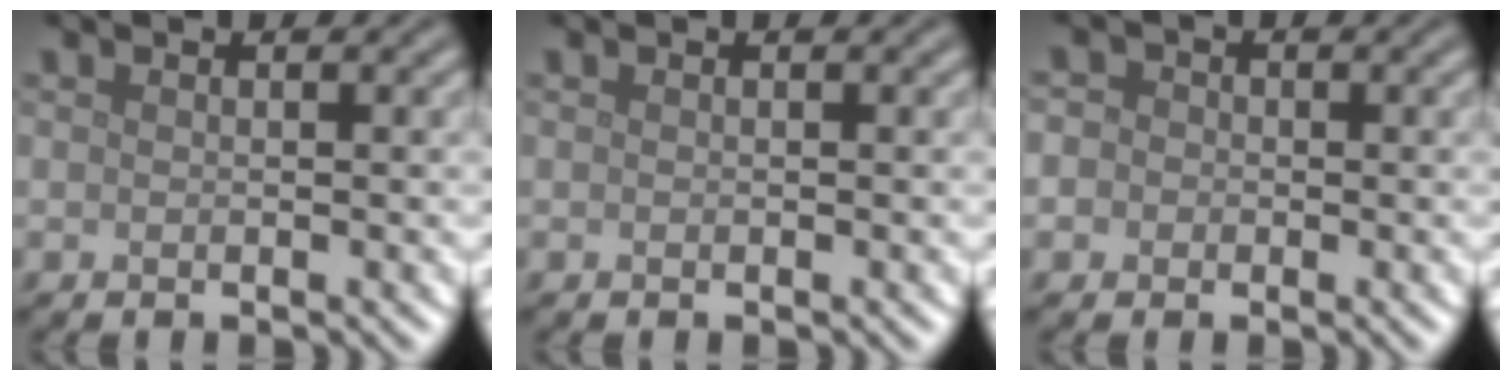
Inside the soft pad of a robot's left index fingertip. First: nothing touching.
{"total": 0.0}
{"total": 3.2, "force": [0.3, 3.0, 1.2], "torque": [0.005, 0.023, -0.035]}